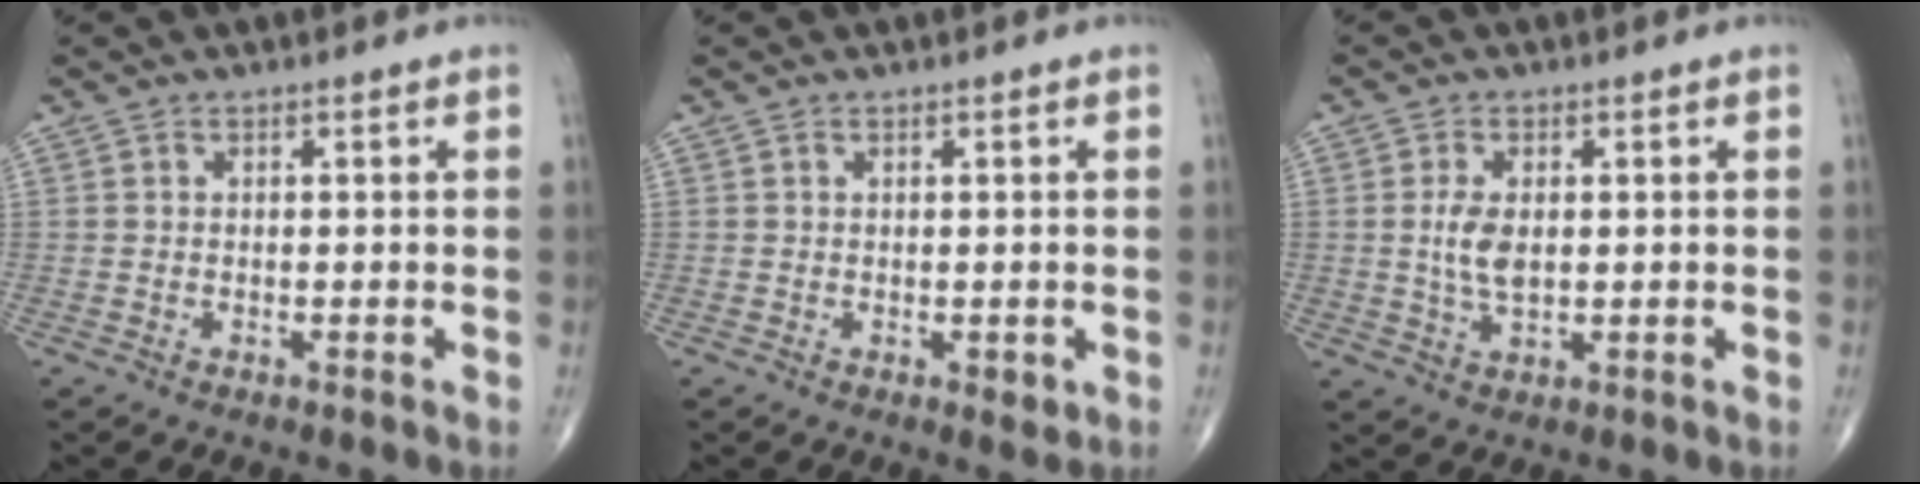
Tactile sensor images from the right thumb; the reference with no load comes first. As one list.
[{"total": 1.6, "force": [-0.1, 0.9, 1.3], "torque": [-0.012, -0.004, 0.000]}, {"total": 5.1, "force": [0.4, 2.7, 4.3], "torque": [-0.089, -0.005, 0.011]}]